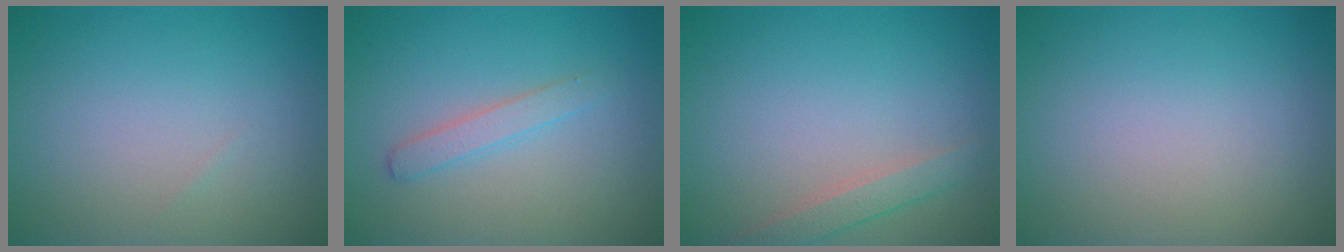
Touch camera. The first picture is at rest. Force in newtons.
{"total": 1.6, "press": 1.6, "slide": 0.0}
{"total": 1.8, "press": 1.8, "slide": 0.1}
{"total": 0.0}